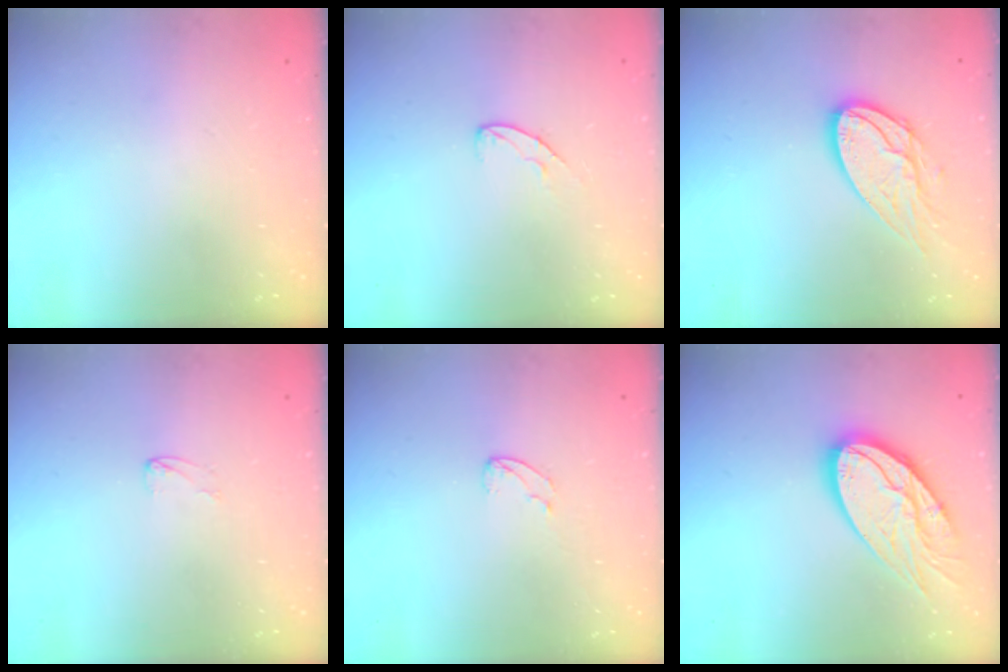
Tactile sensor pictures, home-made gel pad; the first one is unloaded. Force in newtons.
{"total": 7.0, "press": 7.0, "slide": 0.6}
{"total": 15.1, "press": 15.0, "slide": 1.3}
{"total": 3.0, "press": 3.0, "slide": 0.3}
{"total": 3.1, "press": 3.1, "slide": 0.3}
{"total": 18.2, "press": 18.1, "slide": 1.7}